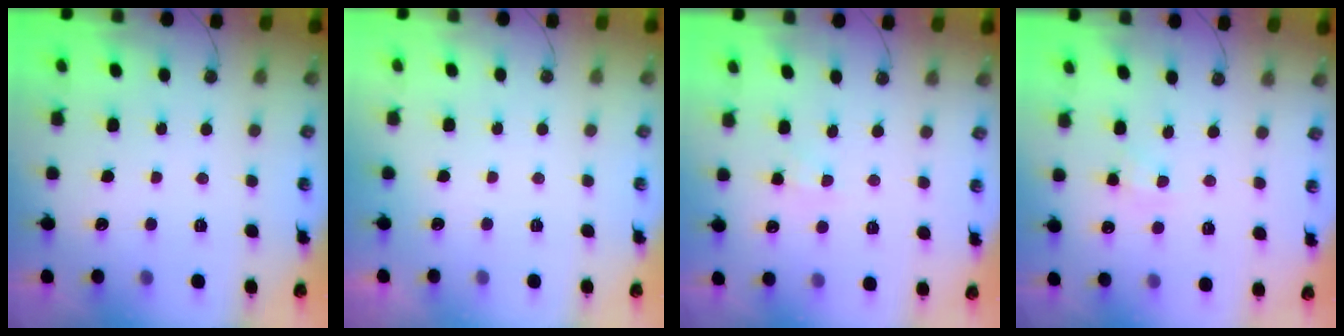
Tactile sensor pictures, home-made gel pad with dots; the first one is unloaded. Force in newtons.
{"total": 0.0}
{"total": 5.8, "press": 5.8, "slide": 0.7}
{"total": 5.0, "press": 4.9, "slide": 0.6}